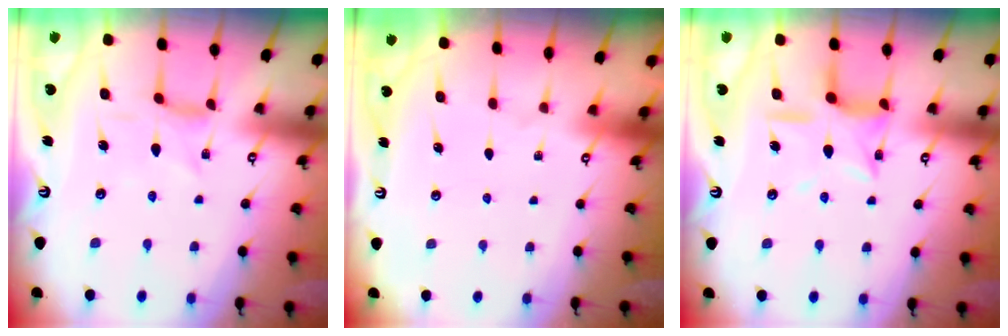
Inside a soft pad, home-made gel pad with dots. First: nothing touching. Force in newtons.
{"total": 0.0}
{"total": 12.0, "press": 12.0, "slide": 0.9}